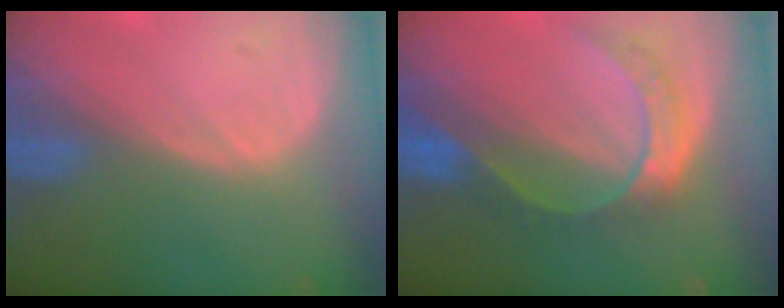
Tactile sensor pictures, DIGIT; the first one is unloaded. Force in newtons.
{"total": 7.7, "press": 6.4, "slide": 4.3}